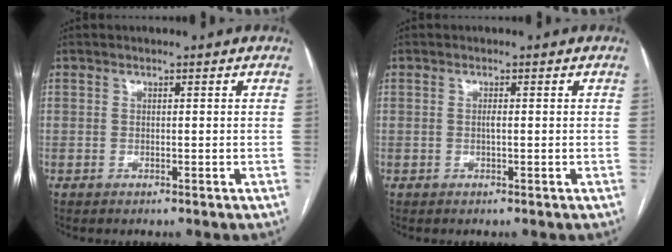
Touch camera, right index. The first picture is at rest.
{"total": 0.7, "force": [-0.1, 0.1, 0.7], "torque": [-0.014, 0.000, -0.001]}